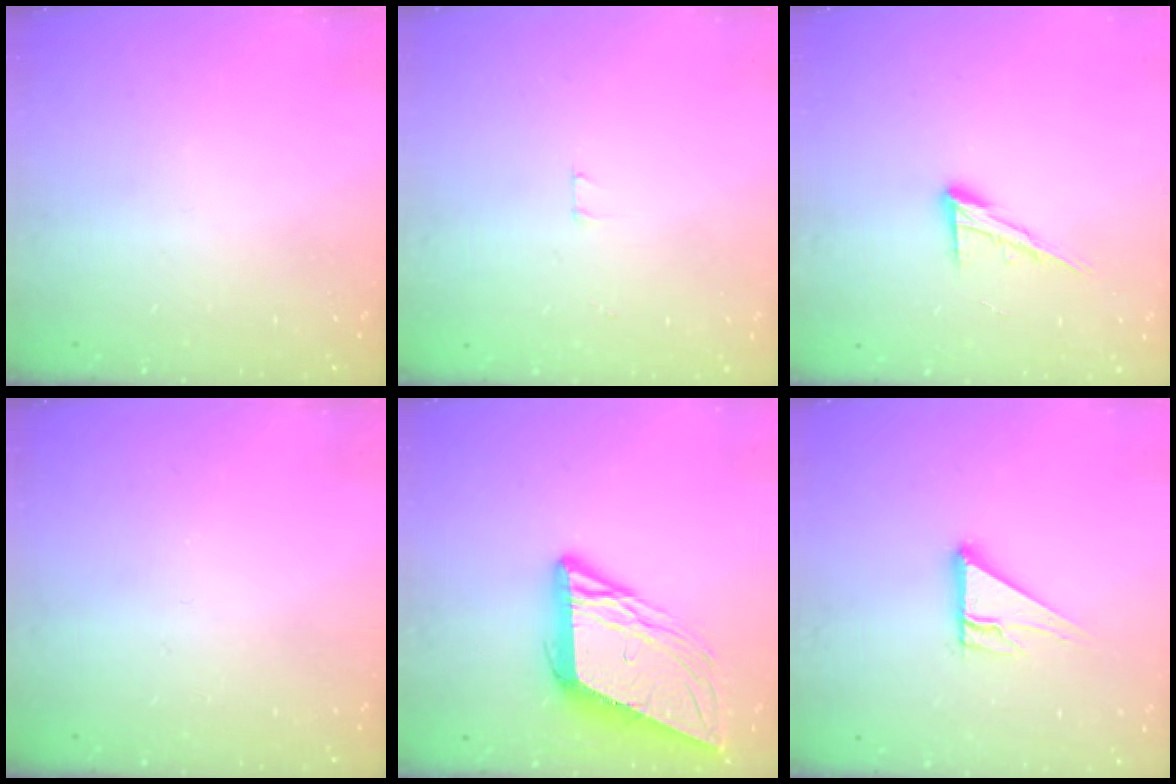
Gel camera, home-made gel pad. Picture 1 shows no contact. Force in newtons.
{"total": 1.8, "press": 1.8, "slide": 0.1}
{"total": 10.6, "press": 10.5, "slide": 1.6}
{"total": 0.0}
{"total": 11.6, "press": 11.2, "slide": 2.9}
{"total": 8.5, "press": 8.4, "slide": 0.8}